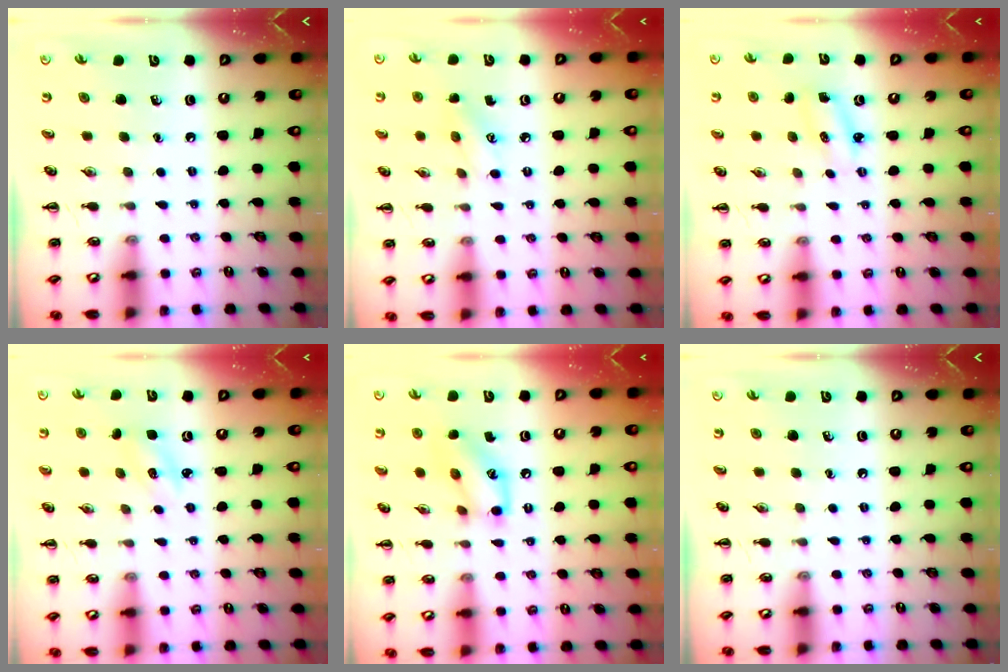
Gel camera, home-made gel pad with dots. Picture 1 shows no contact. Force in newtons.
{"total": 6.0, "press": 5.8, "slide": 1.3}
{"total": 2.5, "press": 2.5, "slide": 0.4}
{"total": 2.2, "press": 2.1, "slide": 0.6}
{"total": 11.2, "press": 11.2, "slide": 0.9}
{"total": 0.0}